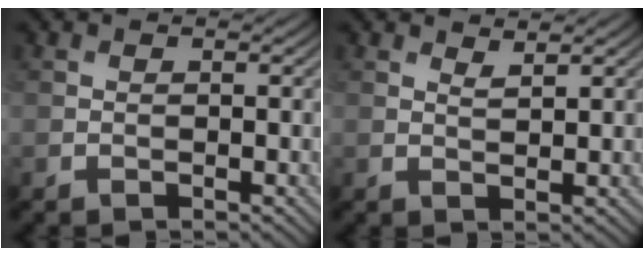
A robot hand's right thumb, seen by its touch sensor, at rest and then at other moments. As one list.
[{"total": 1.5, "force": [1.4, 0.2, 0.6], "torque": [-0.016, -0.002, 0.027]}]